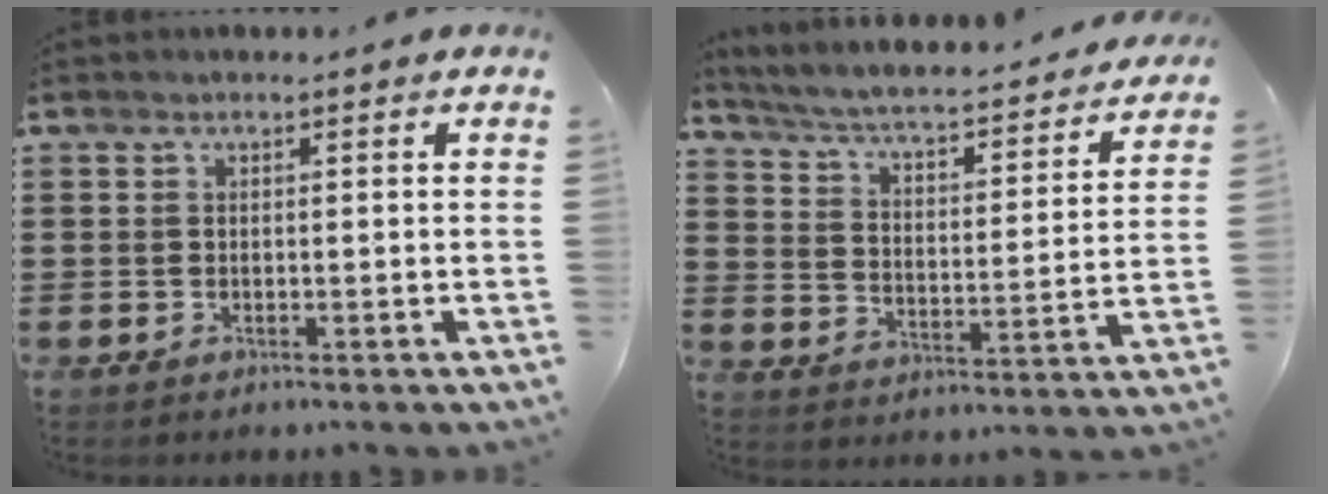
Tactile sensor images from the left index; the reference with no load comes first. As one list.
[{"total": 3.4, "force": [3.0, 0.2, 1.6], "torque": [-0.051, -0.033, 0.040]}]